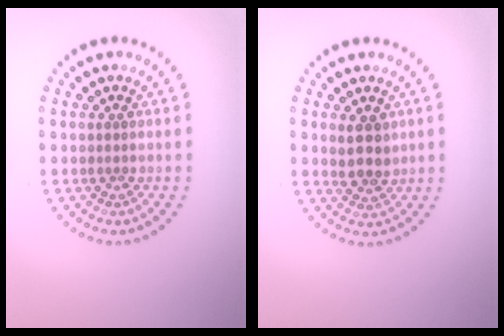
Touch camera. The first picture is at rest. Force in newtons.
{"total": 2.8, "press": 2.6, "slide": 1.1}